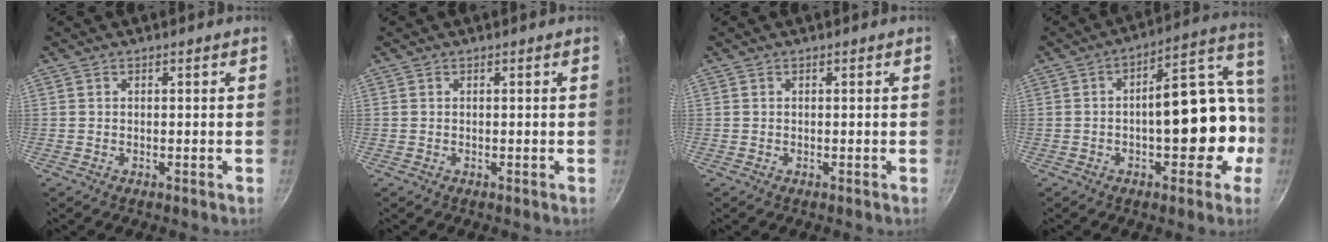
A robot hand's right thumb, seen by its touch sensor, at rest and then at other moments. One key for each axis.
{"total": 0.0}
{"total": 0.0}
{"total": 18.4, "fx": -2.9, "fy": 9.2, "fz": 15.7, "tx": -0.144, "ty": 0.072, "tz": -0.038}